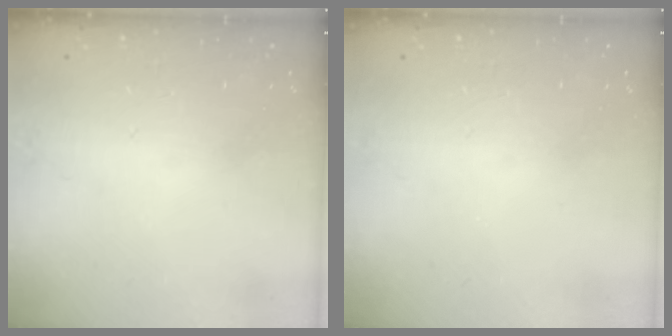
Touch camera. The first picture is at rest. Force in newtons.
{"total": 0.0}